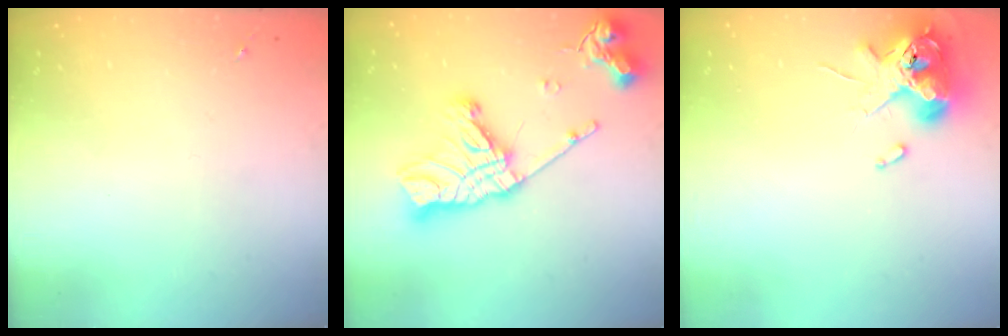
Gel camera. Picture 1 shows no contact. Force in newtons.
{"total": 20.7, "press": 20.6, "slide": 1.9}
{"total": 12.2, "press": 12.0, "slide": 2.0}